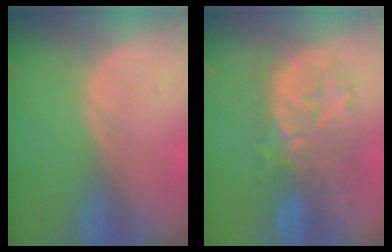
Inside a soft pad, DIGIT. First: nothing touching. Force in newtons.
{"total": 10.1, "press": 9.6, "slide": 3.0}